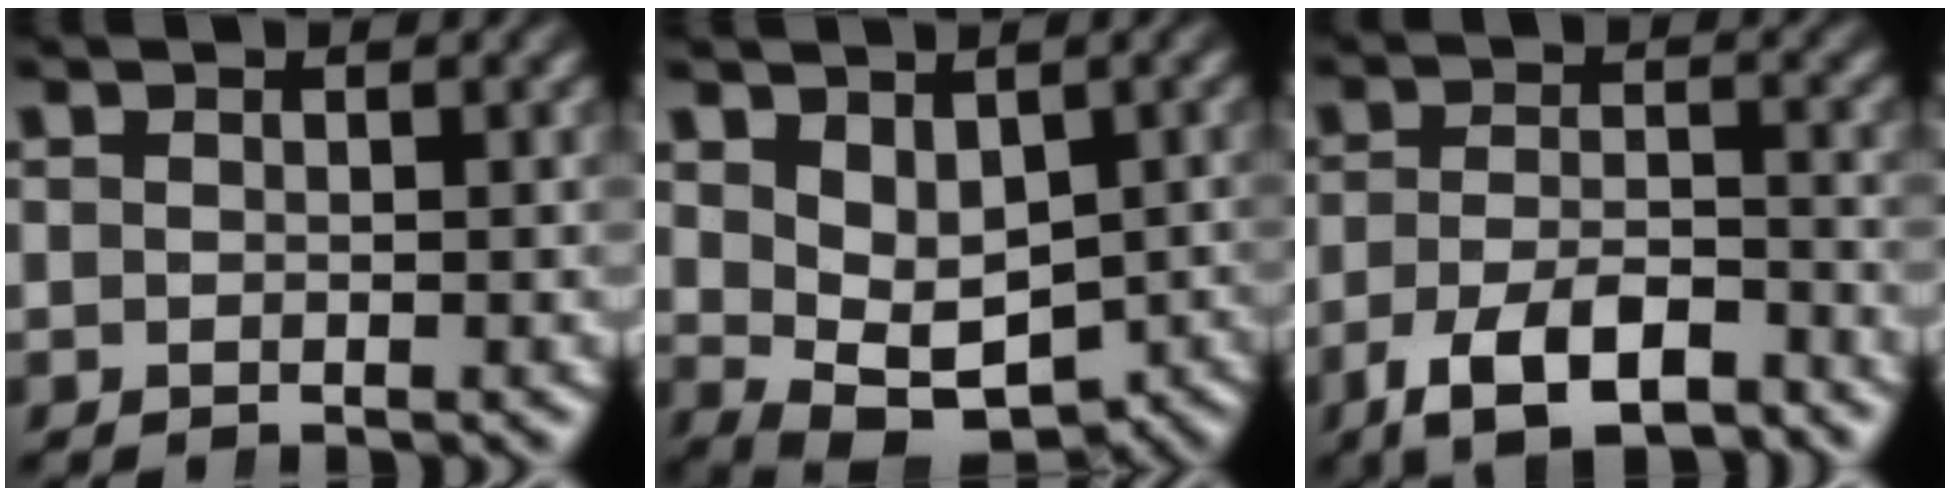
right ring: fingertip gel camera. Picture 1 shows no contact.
{"total": 6.6, "force": [-2.0, 4.3, 4.6], "torque": [-0.080, -0.031, -0.019]}
{"total": 6.1, "force": [-4.0, 2.5, 3.9], "torque": [-0.051, -0.019, -0.056]}